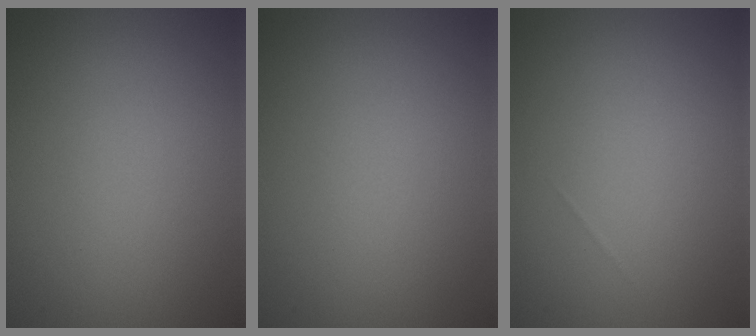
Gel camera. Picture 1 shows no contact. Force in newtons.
{"total": 0.0}
{"total": 0.0}